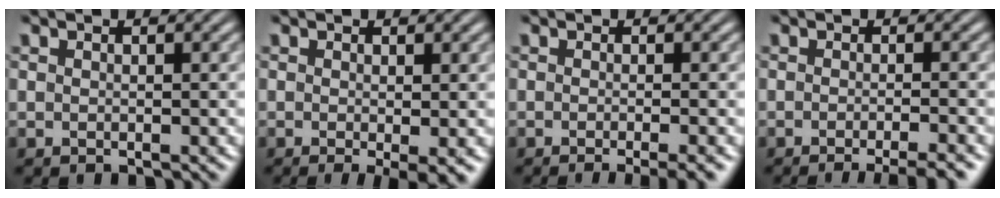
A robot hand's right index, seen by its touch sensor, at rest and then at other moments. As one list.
[{"total": 2.7, "force": [-1.3, 0.5, 2.3], "torque": [-0.030, -0.015, -0.012]}, {"total": 3.1, "force": [-2.4, 0.4, 1.9], "torque": [-0.021, -0.004, -0.035]}, {"total": 4.1, "force": [-3.3, 0.6, 2.2], "torque": [-0.024, -0.006, -0.051]}]